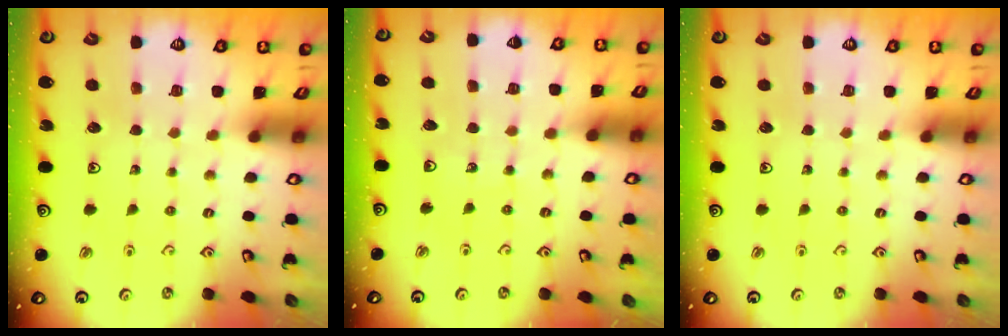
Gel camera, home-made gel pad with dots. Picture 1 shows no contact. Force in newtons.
{"total": 2.5, "press": 2.5, "slide": 0.2}
{"total": 0.0}